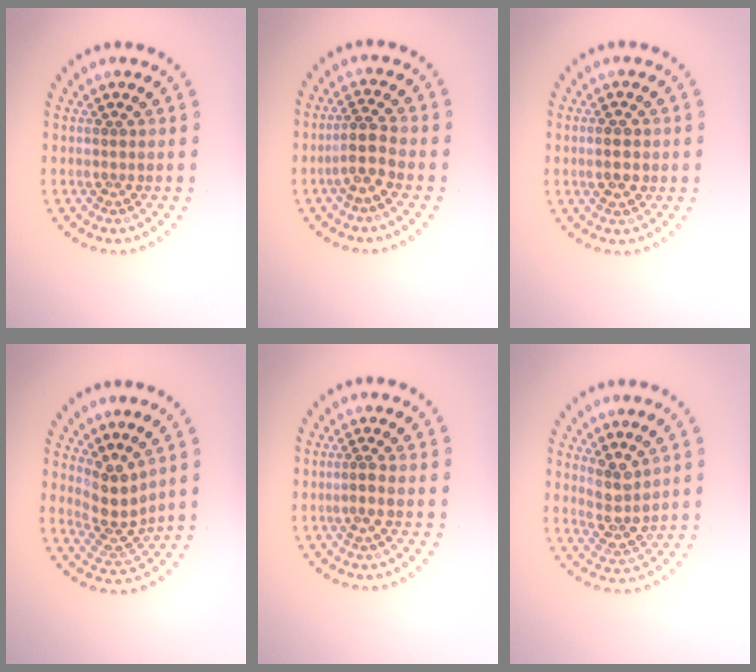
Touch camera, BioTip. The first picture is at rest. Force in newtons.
{"total": 2.7, "press": 2.1, "slide": 1.6}
{"total": 2.2, "press": 2.2, "slide": 0.3}
{"total": 3.6, "press": 2.8, "slide": 2.3}
{"total": 1.1, "press": 0.7, "slide": 0.9}
{"total": 3.1, "press": 2.4, "slide": 1.9}